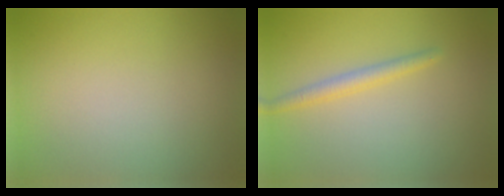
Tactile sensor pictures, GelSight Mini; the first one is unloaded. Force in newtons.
{"total": 1.8, "press": 1.8, "slide": 0.1}